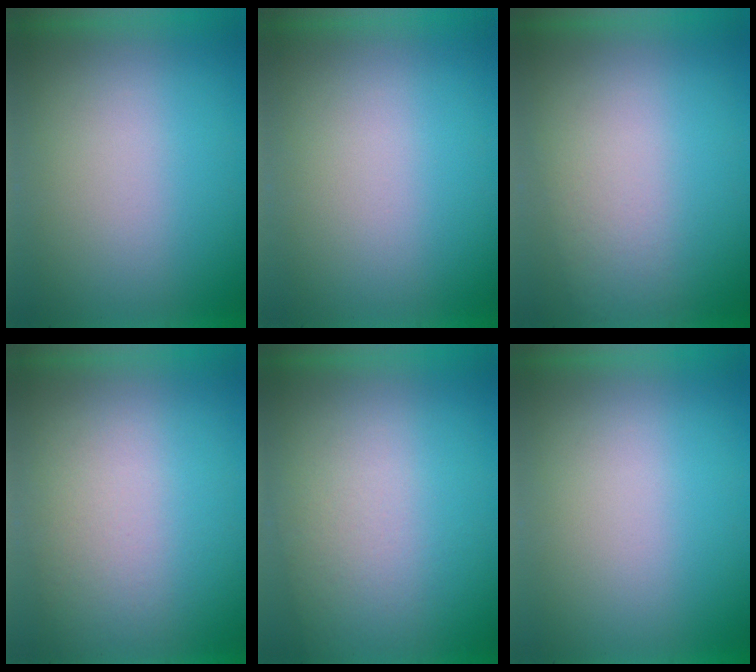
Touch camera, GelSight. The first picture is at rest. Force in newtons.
{"total": 0.0}
{"total": 1.0}
{"total": 1.4}
{"total": 2.4}
{"total": 0.0}